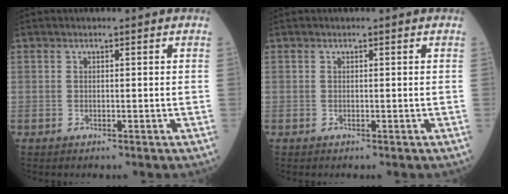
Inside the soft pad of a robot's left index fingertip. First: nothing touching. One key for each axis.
{"total": 0.0}